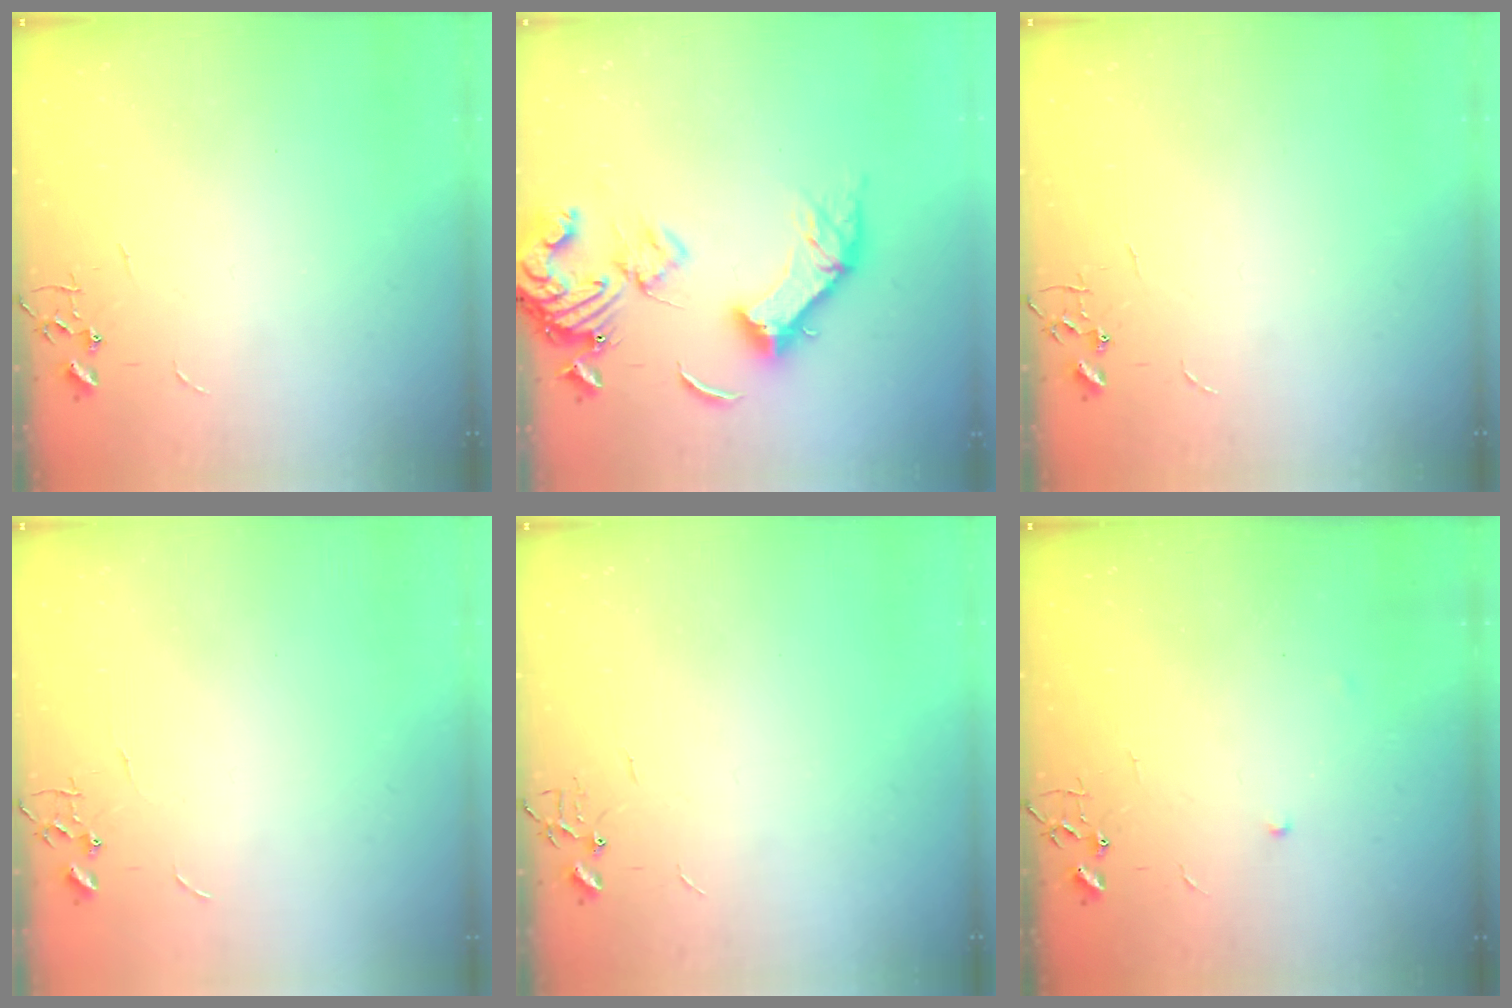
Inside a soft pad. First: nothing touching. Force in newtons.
{"total": 17.4, "press": 17.3, "slide": 2.4}
{"total": 0.0}
{"total": 0.0}
{"total": 0.0}
{"total": 3.8, "press": 3.7, "slide": 1.1}